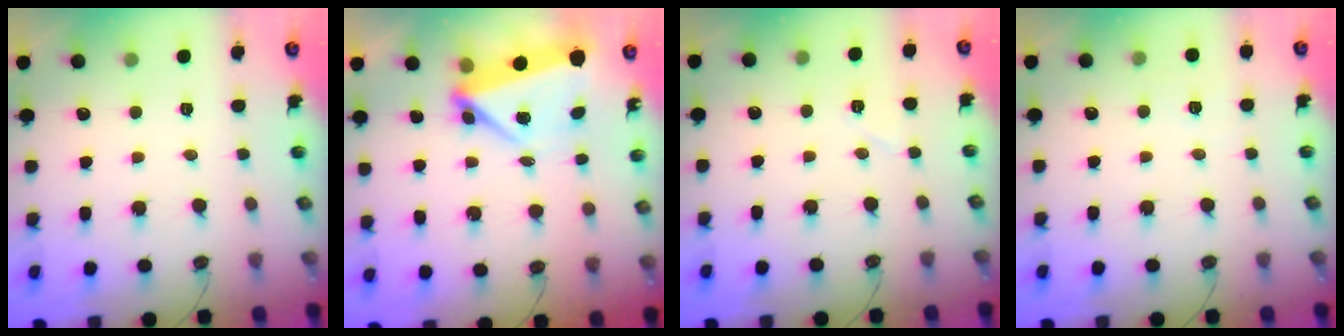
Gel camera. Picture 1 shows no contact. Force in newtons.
{"total": 5.8, "press": 5.8, "slide": 0.3}
{"total": 4.4, "press": 4.1, "slide": 1.8}
{"total": 3.3, "press": 2.1, "slide": 2.5}